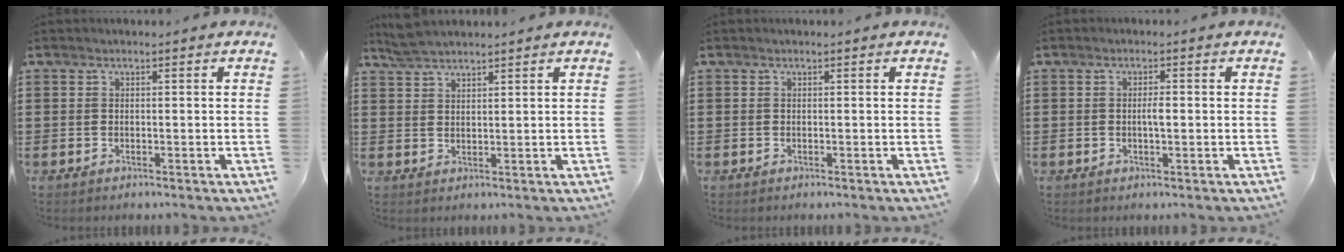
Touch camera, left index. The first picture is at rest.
{"total": 3.3, "force": [3.1, 0.5, 1.1], "torque": [-0.030, -0.003, 0.059]}
{"total": 0.0}
{"total": 2.0, "force": [-0.1, 0.6, 1.9], "torque": [-0.037, 0.000, -0.003]}